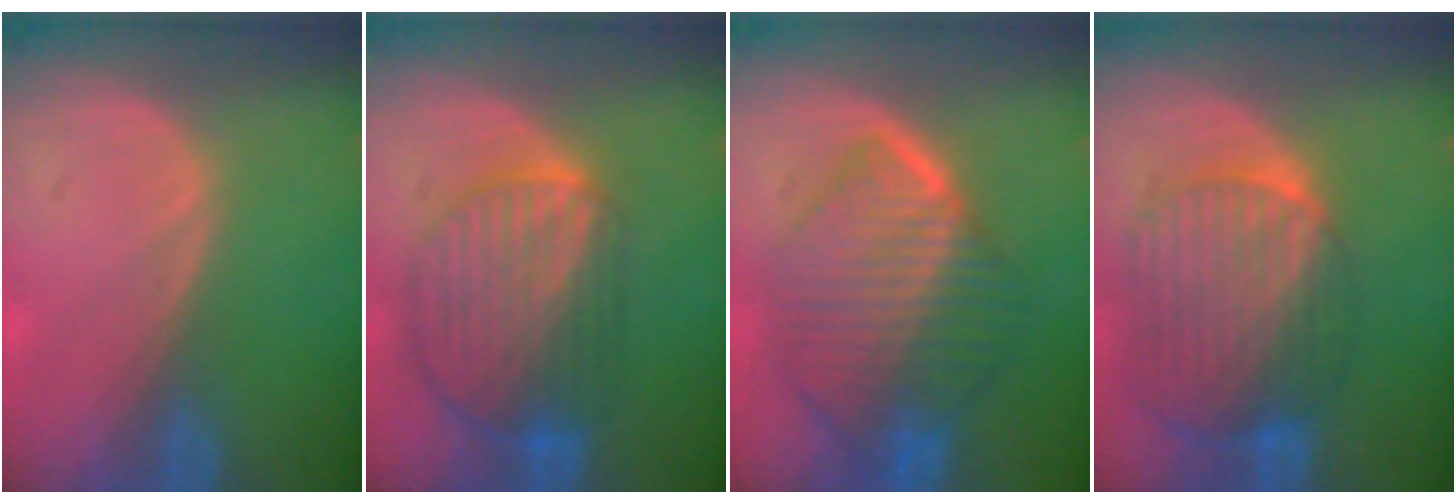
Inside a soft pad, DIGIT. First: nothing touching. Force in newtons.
{"total": 9.6, "press": 8.1, "slide": 5.1}
{"total": 10.6, "press": 10.5, "slide": 0.9}
{"total": 10.5, "press": 8.9, "slide": 5.5}